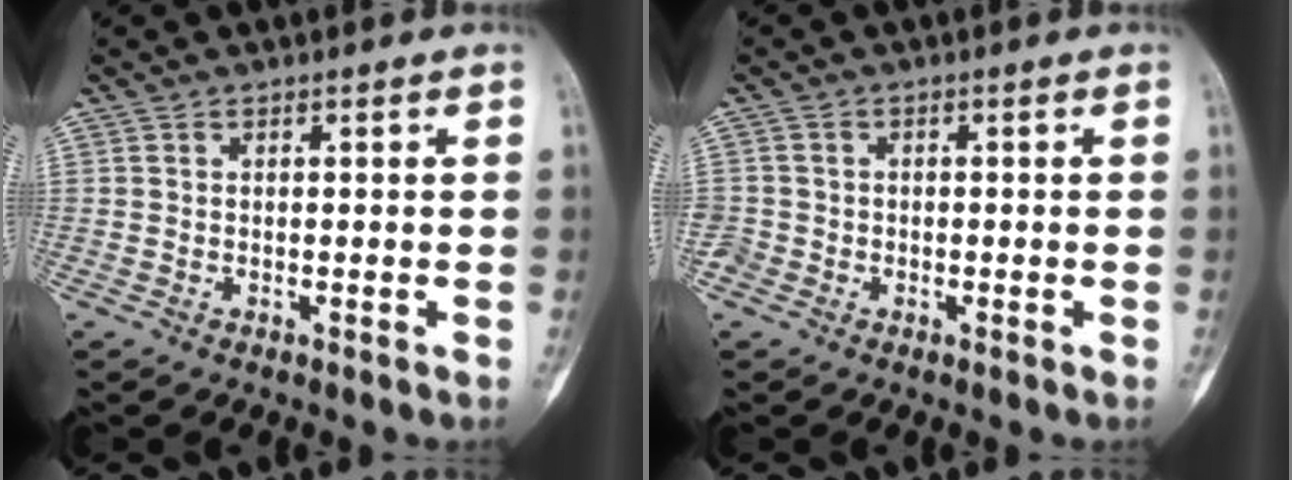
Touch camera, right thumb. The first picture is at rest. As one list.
[{"total": 2.3, "force": [-0.9, 2.1, 0.1], "torque": [0.008, 0.009, -0.022]}]